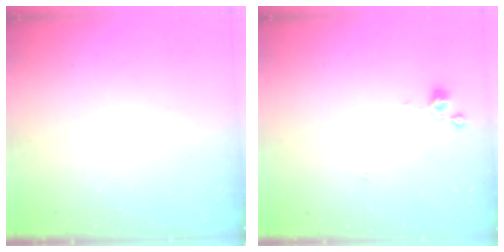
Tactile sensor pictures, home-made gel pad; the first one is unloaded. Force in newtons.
{"total": 0.0}